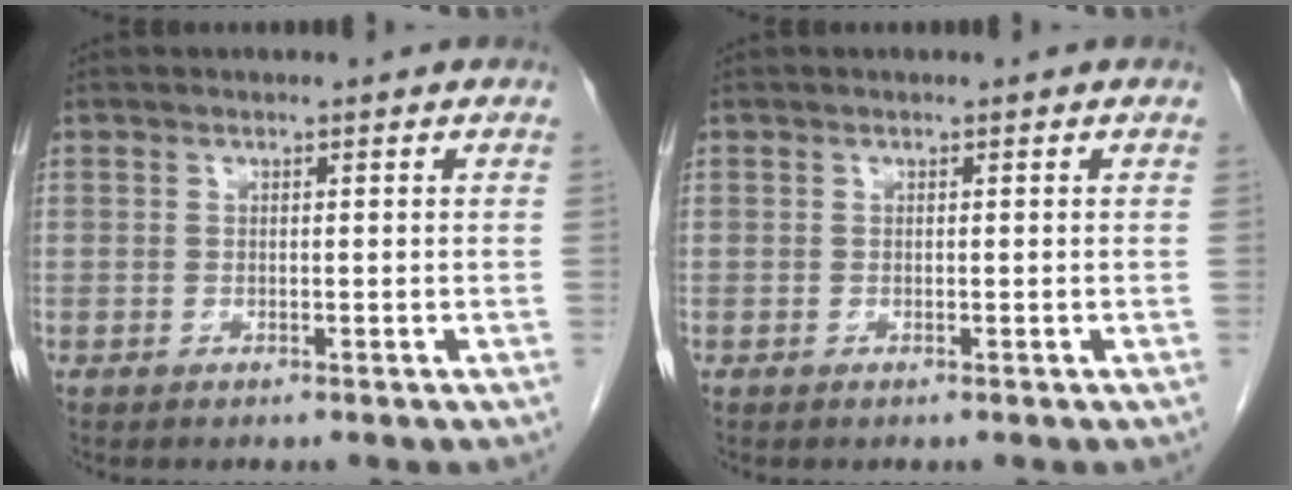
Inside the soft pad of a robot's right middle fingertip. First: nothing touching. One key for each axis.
{"total": 0.0}